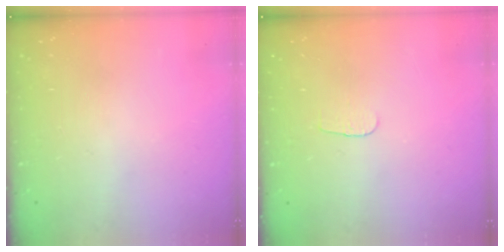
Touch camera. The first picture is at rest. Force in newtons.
{"total": 2.9, "press": 2.8, "slide": 0.3}